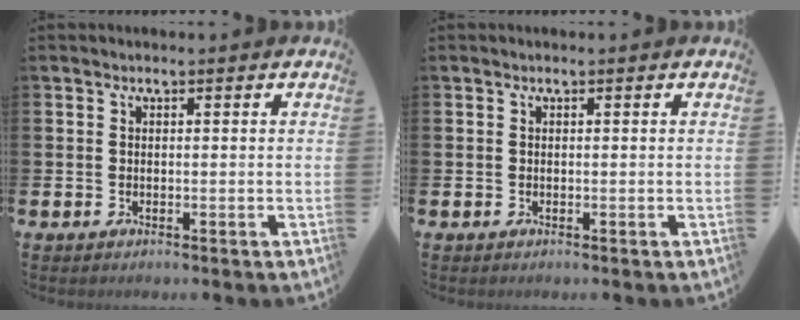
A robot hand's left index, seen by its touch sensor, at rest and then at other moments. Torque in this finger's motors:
{"motor_torque": [0.00, 0.00, 0.00, 0.00]}